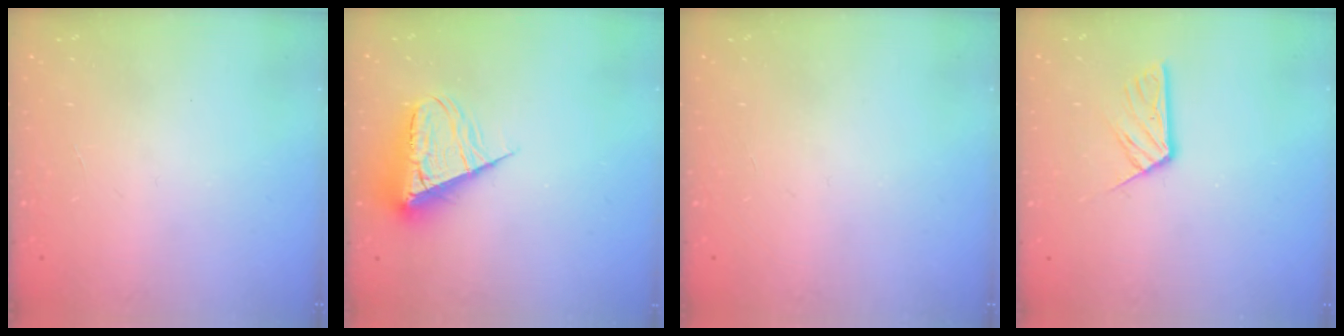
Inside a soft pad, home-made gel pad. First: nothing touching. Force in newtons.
{"total": 11.8, "press": 11.8, "slide": 0.5}
{"total": 0.0}
{"total": 6.6, "press": 6.6, "slide": 0.4}